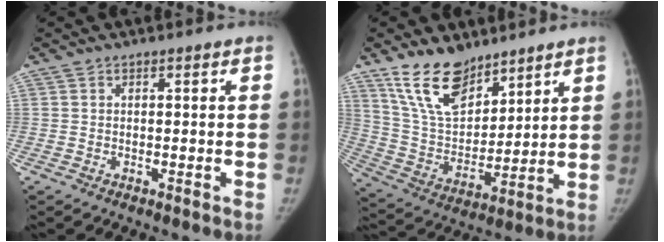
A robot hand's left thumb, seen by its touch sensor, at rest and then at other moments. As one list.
[{"total": 14.3, "force": [10.4, 7.0, 6.9], "torque": [-0.092, -0.059, 0.208]}]